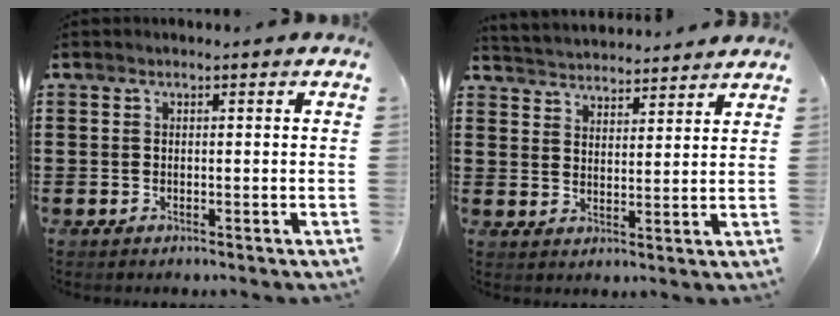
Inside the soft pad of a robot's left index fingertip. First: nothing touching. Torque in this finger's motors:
{"motor_torque": [1.26, -0.88, 0.16, 0.09]}